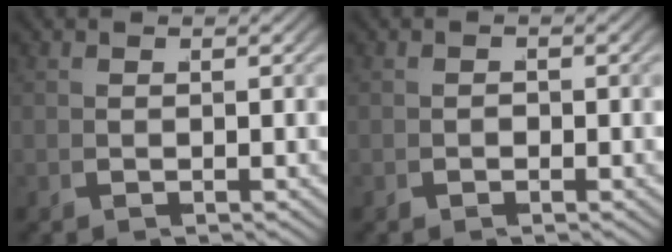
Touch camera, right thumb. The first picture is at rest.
{"total": 0.6, "force": [-0.4, 0.3, 0.1], "torque": [-0.002, 0.000, -0.014]}